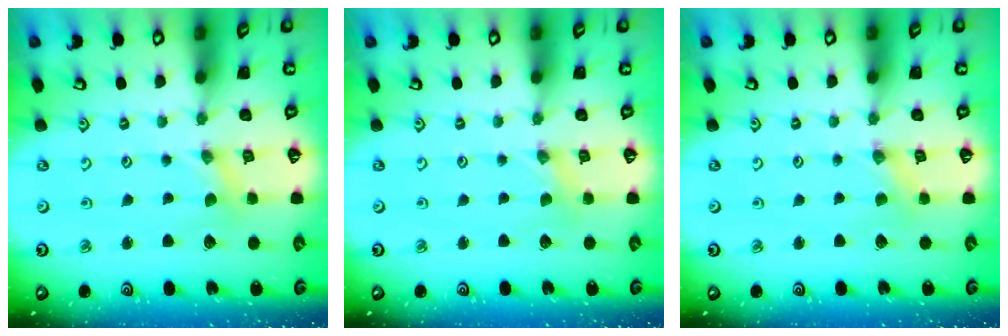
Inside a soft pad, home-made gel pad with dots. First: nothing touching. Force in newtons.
{"total": 0.0}
{"total": 1.0, "press": 1.0, "slide": 0.2}